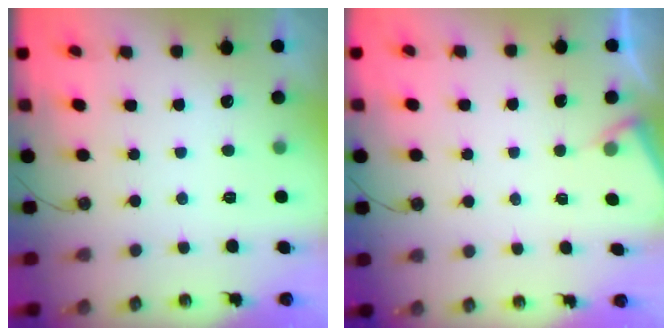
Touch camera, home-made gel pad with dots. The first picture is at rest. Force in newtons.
{"total": 3.1, "press": 3.1, "slide": 0.5}